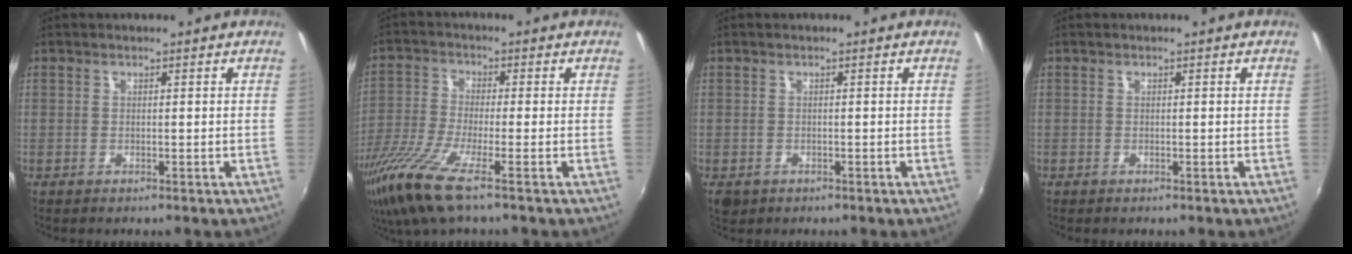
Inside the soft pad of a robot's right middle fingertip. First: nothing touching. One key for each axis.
{"total": 10.9, "fx": -7.0, "fy": 0.7, "fz": 8.4, "tx": -0.194, "ty": -0.036, "tz": -0.139}
{"total": 2.8, "fx": -1.1, "fy": 2.2, "fz": 1.3, "tx": -0.029, "ty": -0.009, "tz": -0.014}
{"total": 0.0}